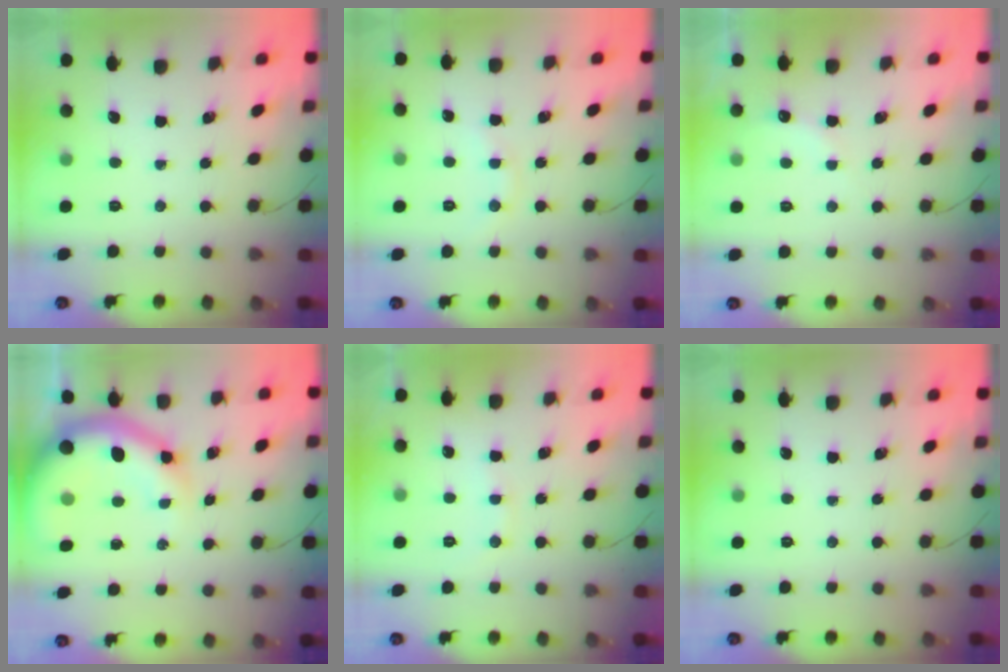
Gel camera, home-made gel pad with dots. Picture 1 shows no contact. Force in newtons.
{"total": 4.7, "press": 4.5, "slide": 1.4}
{"total": 5.5, "press": 5.4, "slide": 1.0}
{"total": 10.0, "press": 9.5, "slide": 3.0}
{"total": 7.5, "press": 7.4, "slide": 1.5}
{"total": 0.0}